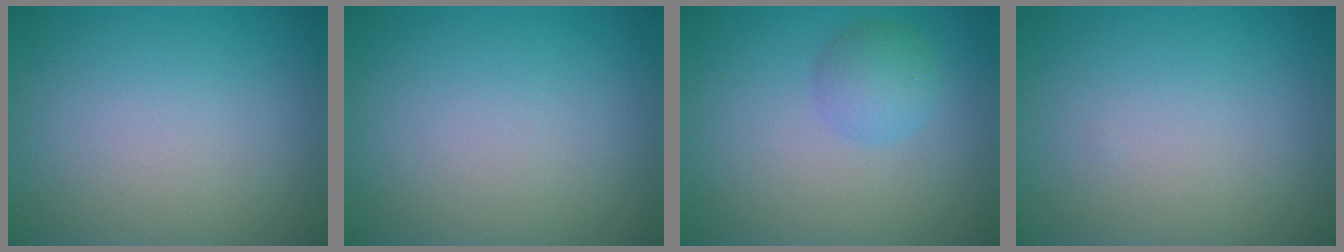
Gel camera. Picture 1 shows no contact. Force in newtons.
{"total": 0.0}
{"total": 2.4, "press": 2.4, "slide": 0.1}
{"total": 0.0}